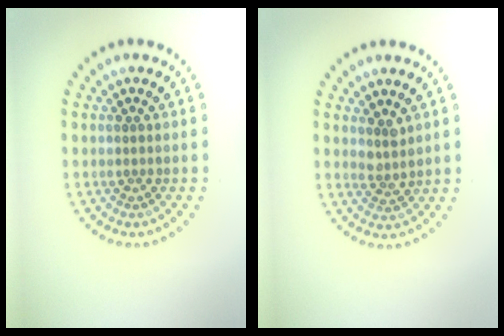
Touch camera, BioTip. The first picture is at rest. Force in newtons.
{"total": 1.9, "press": 1.5, "slide": 1.2}